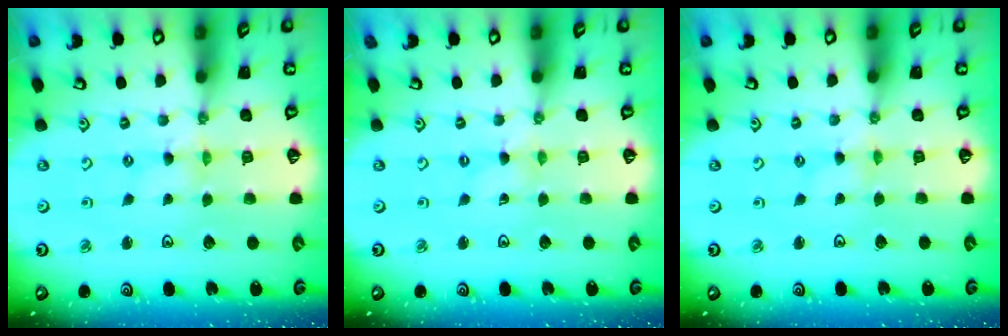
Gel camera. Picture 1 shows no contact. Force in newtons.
{"total": 0.0}
{"total": 0.0}